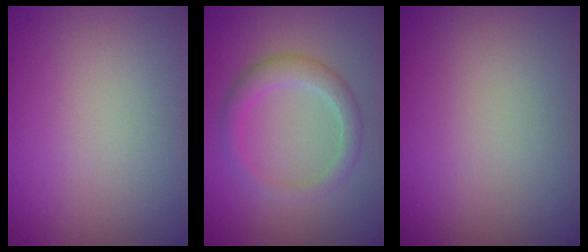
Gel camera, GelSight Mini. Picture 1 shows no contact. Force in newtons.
{"total": 2.7, "press": 2.7, "slide": 0.2}
{"total": 0.0}